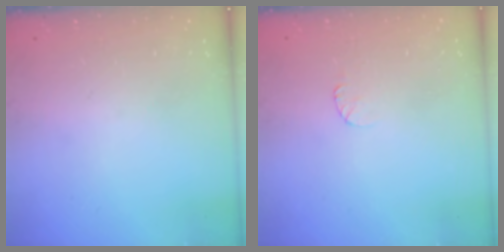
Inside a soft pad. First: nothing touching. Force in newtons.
{"total": 4.0, "press": 3.9, "slide": 0.5}